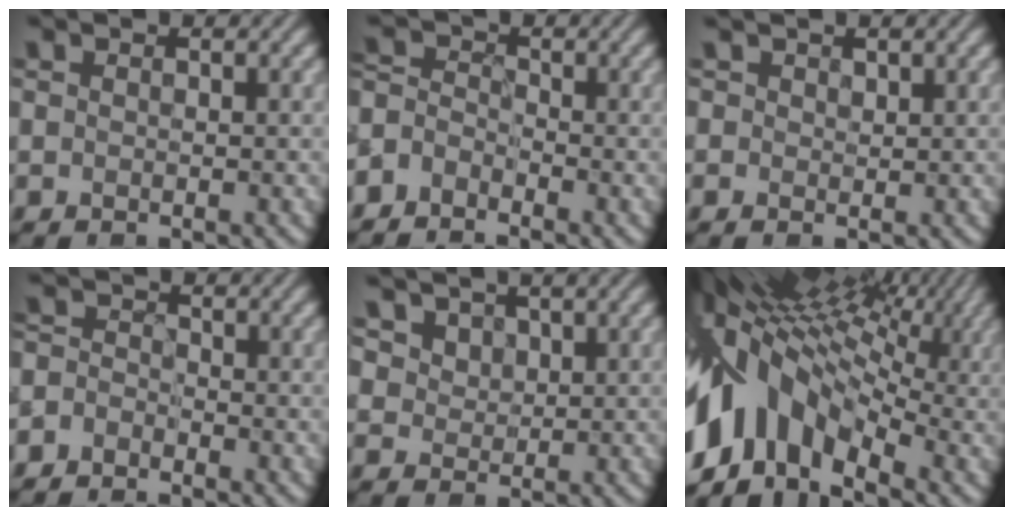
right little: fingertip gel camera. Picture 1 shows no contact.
{"total": 3.1, "force": [-2.6, 1.5, 0.9], "torque": [-0.019, 0.005, -0.067]}
{"total": 0.7, "force": [0.5, 0.5, 0.2], "torque": [-0.003, -0.001, 0.008]}
{"total": 1.8, "force": [-1.6, 0.8, 0.2], "torque": [-0.003, 0.004, -0.041]}
{"total": 3.9, "force": [2.9, 2.1, 1.6], "torque": [-0.044, 0.000, 0.057]}
{"total": 14.9, "force": [-0.9, 10.0, 11.0], "torque": [-0.234, 0.009, -0.027]}